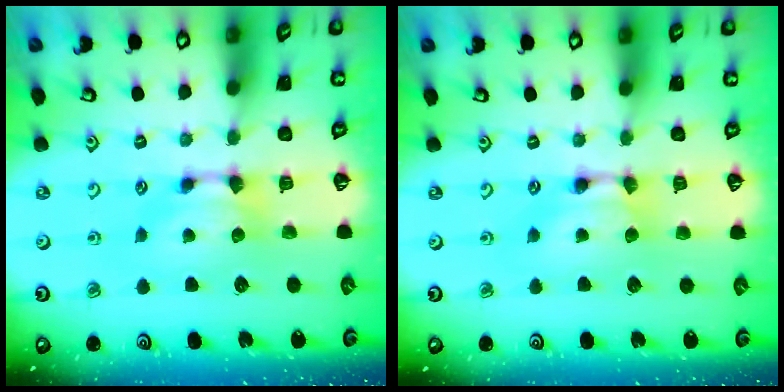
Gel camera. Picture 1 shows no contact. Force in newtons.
{"total": 1.6, "press": 1.6, "slide": 0.1}